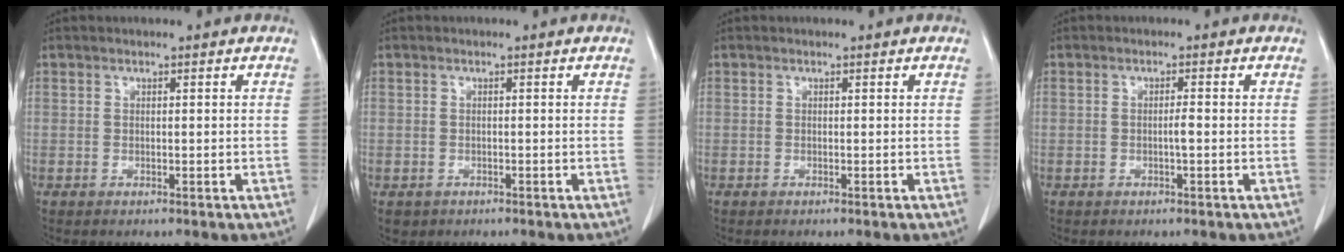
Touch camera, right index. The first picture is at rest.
{"total": 1.8, "force": [-0.8, 1.6, 0.1], "torque": [-0.007, 0.004, -0.008]}
{"total": 0.0}
{"total": 1.2, "force": [-0.3, 0.1, 1.2], "torque": [-0.022, 0.001, -0.004]}